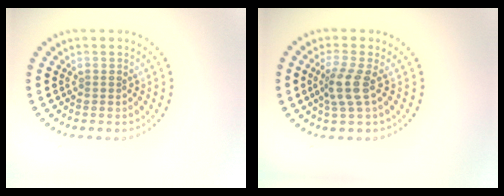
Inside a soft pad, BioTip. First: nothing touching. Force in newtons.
{"total": 2.8, "press": 2.2, "slide": 1.8}